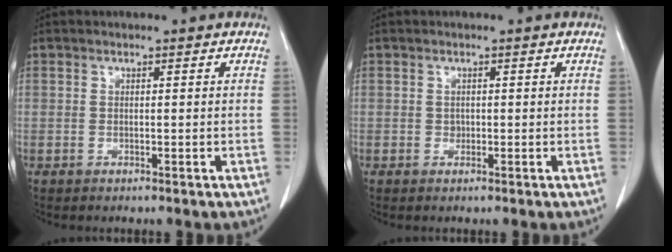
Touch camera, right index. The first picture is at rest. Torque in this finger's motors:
{"motor_torque": [0.03, -0.01, -0.01, 0.01]}